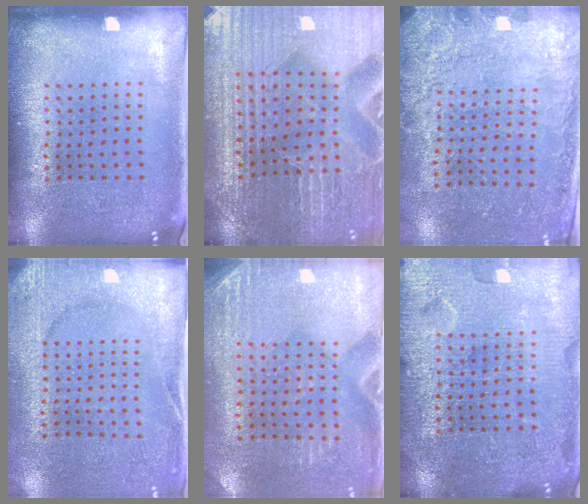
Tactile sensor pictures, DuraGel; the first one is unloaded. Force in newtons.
{"total": 4.0, "press": 4.0, "slide": 0.7}
{"total": 2.6, "press": 2.4, "slide": 1.1}
{"total": 2.6, "press": 2.4, "slide": 0.9}
{"total": 2.9, "press": 2.5, "slide": 1.3}
{"total": 4.0, "press": 3.9, "slide": 0.5}